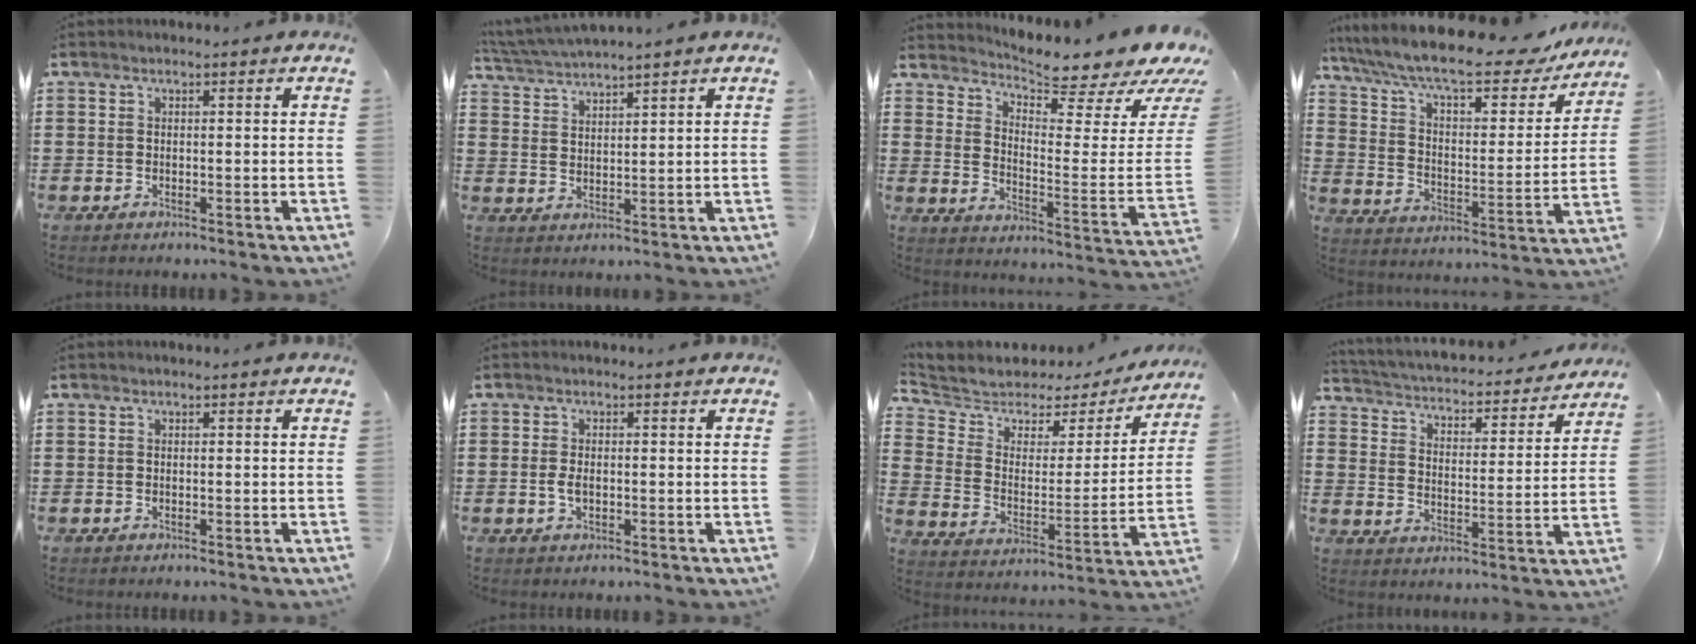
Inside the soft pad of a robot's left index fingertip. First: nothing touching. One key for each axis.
{"total": 3.7, "fx": 3.6, "fy": -0.6, "fz": 0.8, "tx": -0.028, "ty": -0.013, "tz": 0.066}
{"total": 6.1, "fx": 5.7, "fy": -0.1, "fz": 2.1, "tx": -0.047, "ty": -0.067, "tz": 0.090}
{"total": 11.2, "fx": 8.8, "fy": 2.0, "fz": 6.5, "tx": -0.149, "ty": -0.046, "tz": 0.147}
{"total": 0.0}
{"total": 2.0, "fx": -0.2, "fy": 1.0, "fz": 1.7, "tx": -0.048, "ty": -0.004, "tz": -0.009}
{"total": 4.5, "fx": 3.8, "fy": 2.5, "fz": 0.5, "tx": -0.046, "ty": -0.029, "tz": 0.059}
{"total": 2.5, "fx": 2.5, "fy": 0.2, "fz": 0.5, "tx": -0.029, "ty": -0.030, "tz": 0.031}